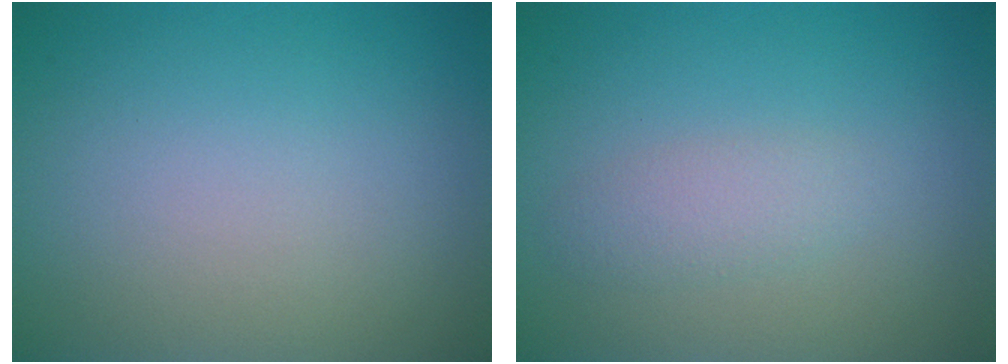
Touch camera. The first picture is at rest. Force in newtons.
{"total": 1.7, "press": 1.7, "slide": 0.1}